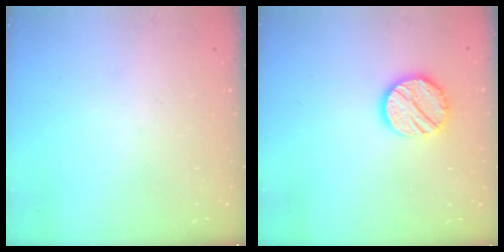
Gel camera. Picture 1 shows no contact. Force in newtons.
{"total": 12.8, "press": 12.8, "slide": 0.8}